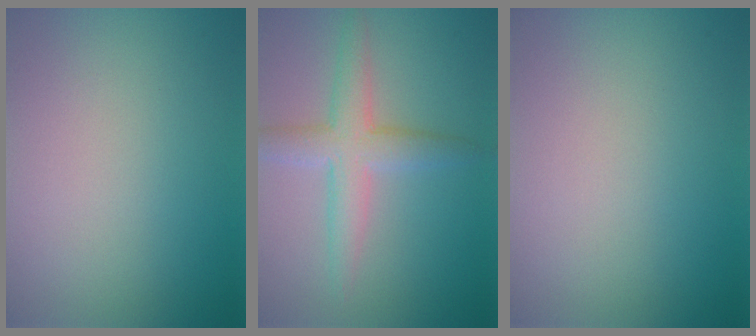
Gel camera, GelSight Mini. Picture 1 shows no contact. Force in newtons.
{"total": 4.1, "press": 4.1, "slide": 0.1}
{"total": 0.0}